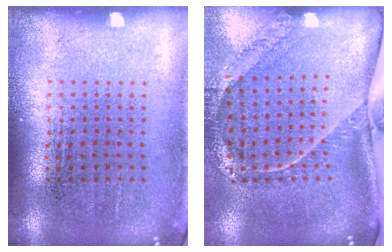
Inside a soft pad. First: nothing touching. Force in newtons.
{"total": 2.5, "press": 1.7, "slide": 1.8}